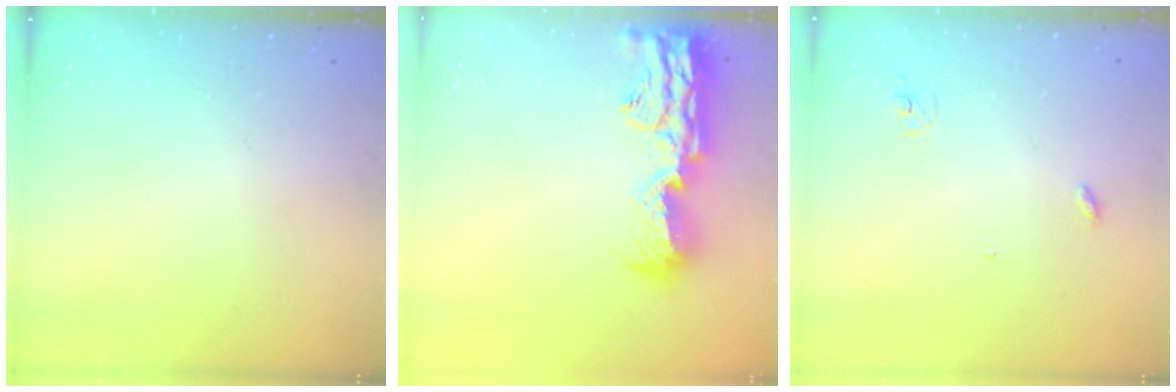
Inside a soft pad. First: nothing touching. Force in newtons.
{"total": 18.1, "press": 17.4, "slide": 5.2}
{"total": 2.9, "press": 2.9, "slide": 0.2}